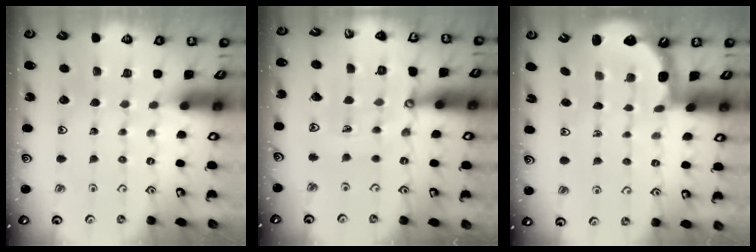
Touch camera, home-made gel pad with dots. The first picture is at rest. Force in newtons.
{"total": 14.6, "press": 14.5, "slide": 1.8}
{"total": 2.5, "press": 2.1, "slide": 1.3}